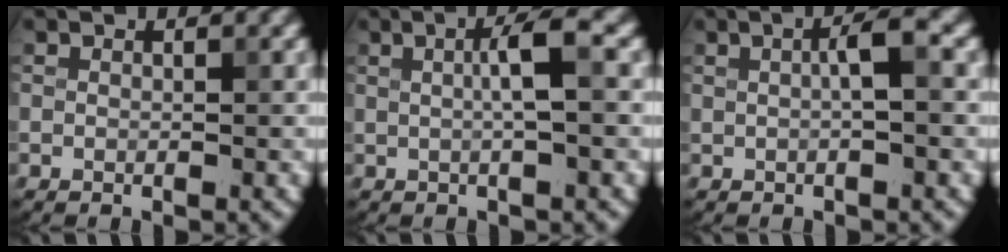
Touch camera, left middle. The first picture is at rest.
{"total": 3.2, "force": [0.5, 0.5, 3.2], "torque": [-0.051, 0.010, 0.003]}
{"total": 2.4, "force": [0.3, 0.3, 2.3], "torque": [-0.040, 0.011, 0.004]}